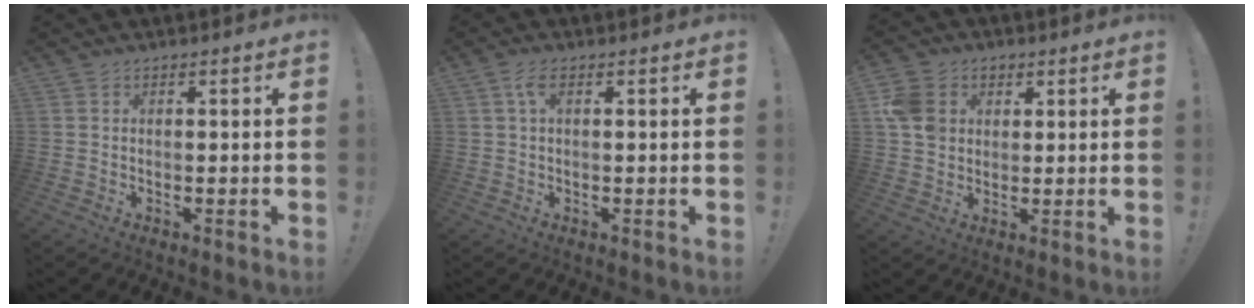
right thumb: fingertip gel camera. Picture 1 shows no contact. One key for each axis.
{"total": 3.5, "fx": 1.1, "fy": 1.3, "fz": 3.0, "tx": -0.053, "ty": 0.002, "tz": 0.017}
{"total": 9.6, "fx": 2.2, "fy": 8.3, "fz": 4.3, "tx": -0.069, "ty": 0.000, "tz": 0.045}